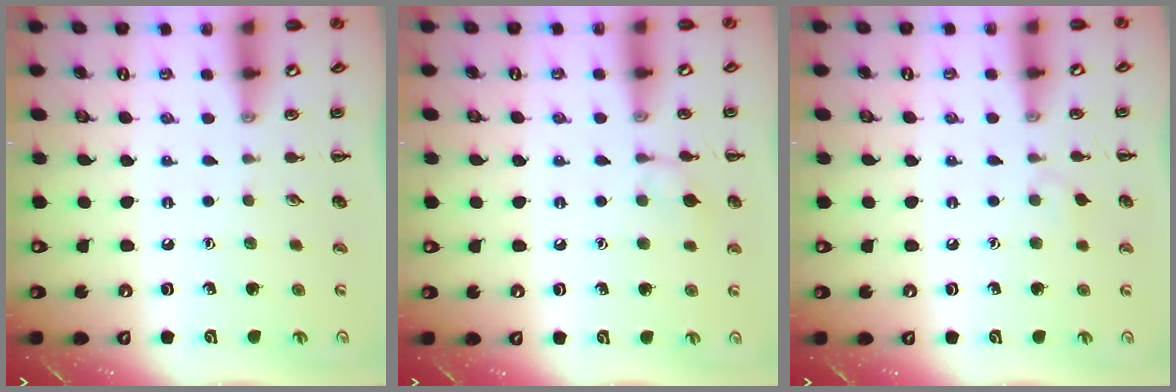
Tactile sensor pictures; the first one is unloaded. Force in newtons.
{"total": 6.3, "press": 5.9, "slide": 2.2}
{"total": 3.7, "press": 3.4, "slide": 1.4}